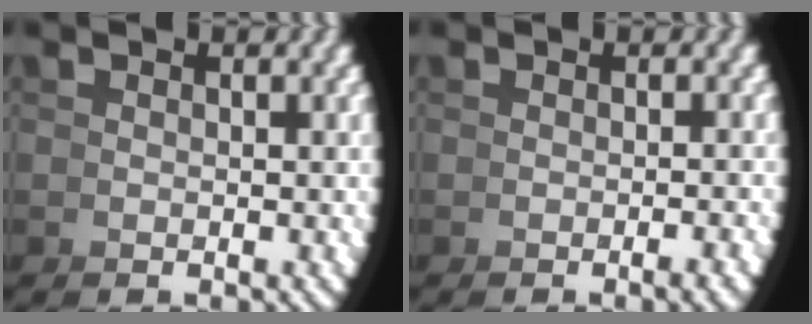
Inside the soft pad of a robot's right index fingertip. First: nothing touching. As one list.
[{"total": 1.5, "force": [-0.8, 0.3, 1.3], "torque": [-0.008, 0.012, -0.018]}]